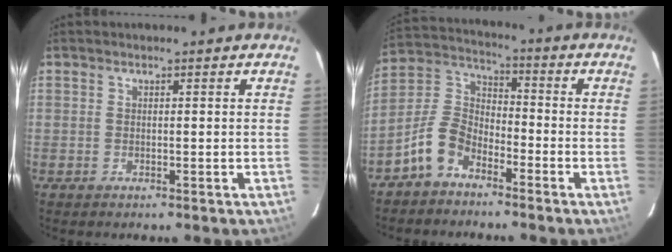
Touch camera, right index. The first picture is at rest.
{"total": 8.6, "force": [-5.7, 4.6, 4.4], "torque": [-0.104, 0.025, -0.121]}